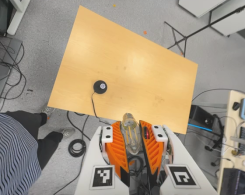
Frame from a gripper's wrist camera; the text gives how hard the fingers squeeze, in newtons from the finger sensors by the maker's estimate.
{"total": 22.1, "left": 25.7, "right": 18.6}